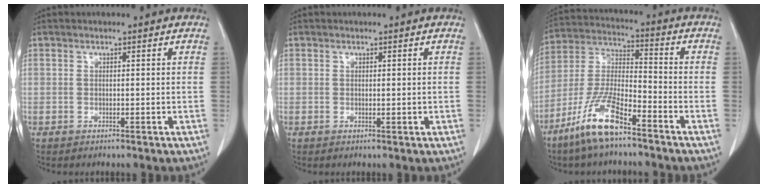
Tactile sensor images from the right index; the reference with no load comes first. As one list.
[{"total": 0.8, "force": [0.0, 0.3, 0.8], "torque": [-0.013, -0.003, 0.003]}, {"total": 11.8, "force": [-7.9, 2.3, 8.5], "torque": [-0.181, -0.016, -0.155]}]